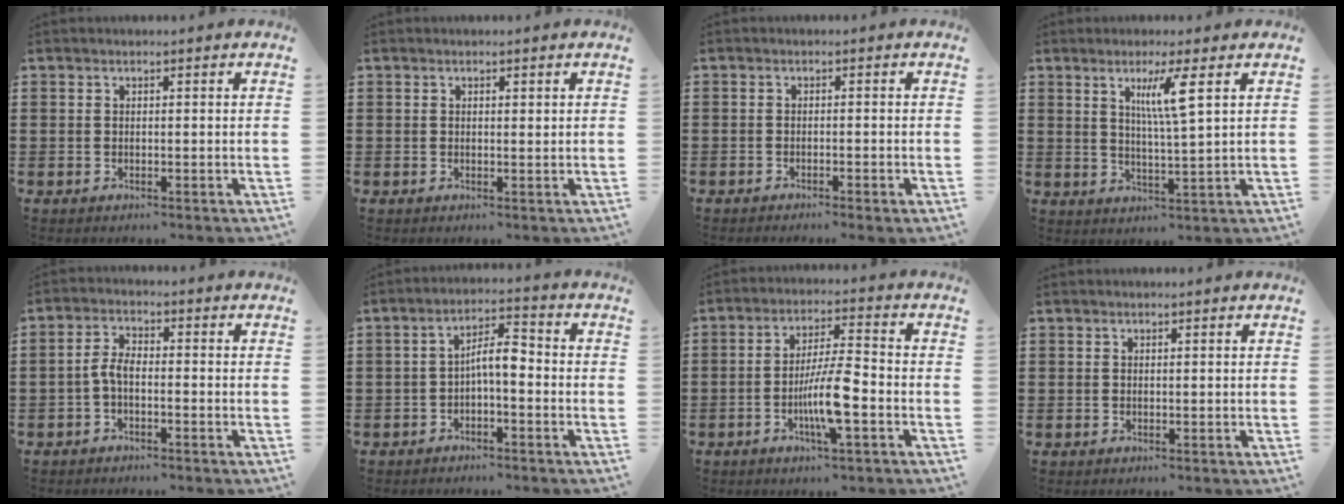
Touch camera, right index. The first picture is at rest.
{"total": 0.6, "force": [0.4, 0.4, 0.3], "torque": [-0.007, 0.004, 0.006]}
{"total": 1.0, "force": [-0.8, -0.2, 0.5], "torque": [-0.009, 0.000, -0.017]}
{"total": 5.5, "force": [2.5, 0.1, 5.0], "torque": [-0.095, -0.003, 0.035]}
{"total": 3.3, "force": [-1.2, 1.4, 2.7], "torque": [-0.072, -0.001, -0.031]}
{"total": 4.7, "force": [-1.0, 1.5, 4.3], "torque": [-0.082, 0.016, -0.023]}
{"total": 7.9, "force": [-2.6, 1.2, 7.3], "torque": [-0.141, -0.006, -0.052]}
{"total": 0.7, "force": [0.4, 0.6, 0.0], "torque": [-0.001, 0.004, 0.007]}